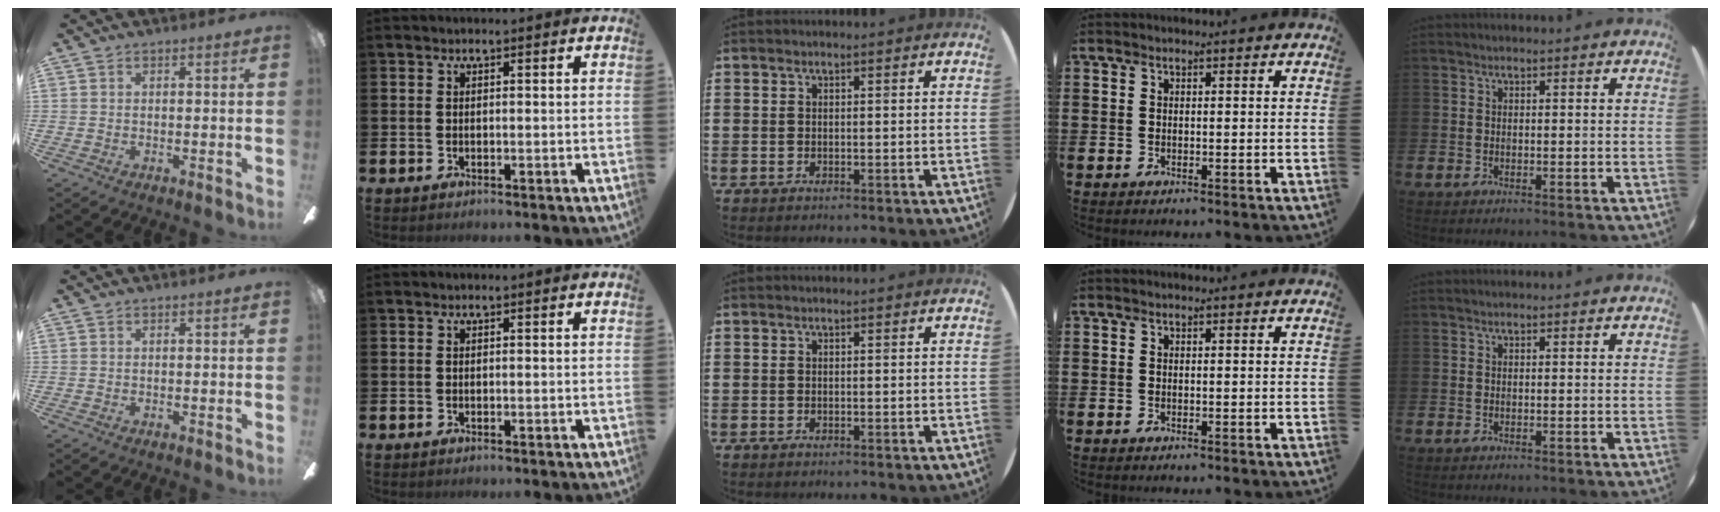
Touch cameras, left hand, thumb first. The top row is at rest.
{}